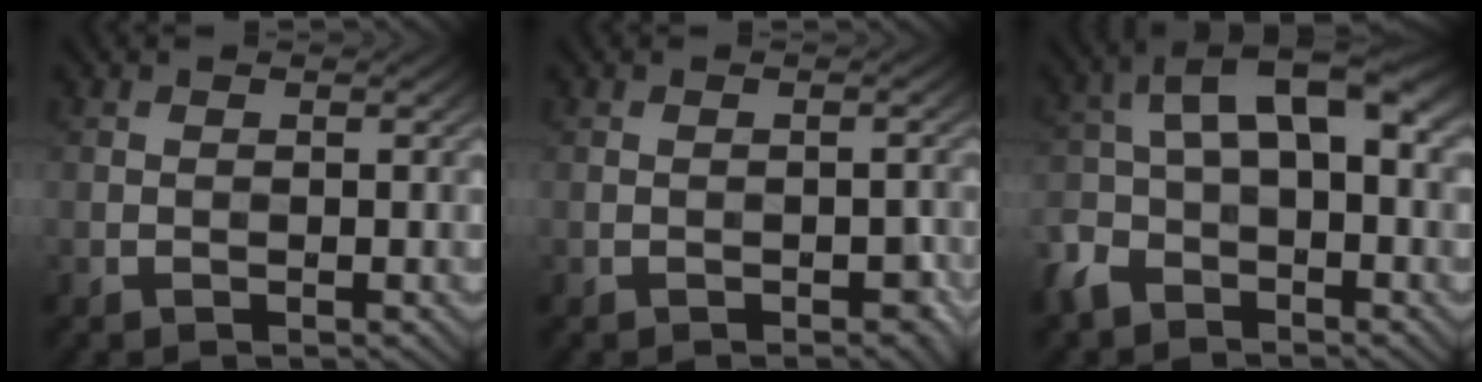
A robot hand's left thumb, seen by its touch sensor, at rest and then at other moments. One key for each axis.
{"total": 1.8, "fx": -1.0, "fy": 0.9, "fz": 1.3, "tx": -0.018, "ty": 0.000, "tz": -0.011}
{"total": 9.8, "fx": -2.4, "fy": 5.5, "fz": 7.7, "tx": -0.156, "ty": 0.002, "tz": -0.064}